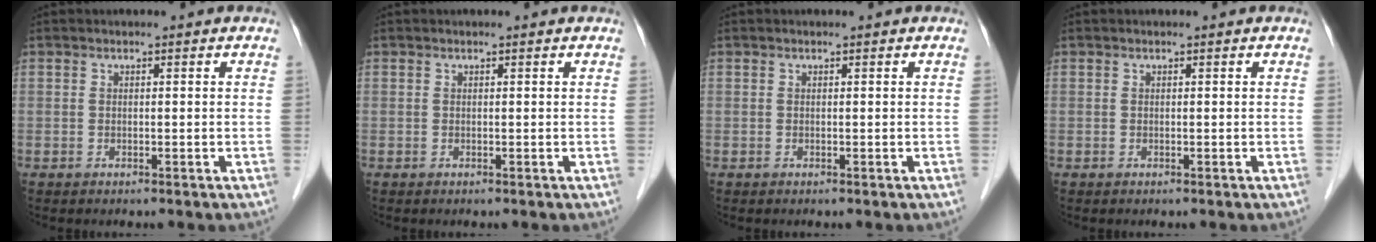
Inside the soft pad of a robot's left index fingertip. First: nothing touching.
{"total": 0.0}
{"total": 0.0}
{"total": 0.0}